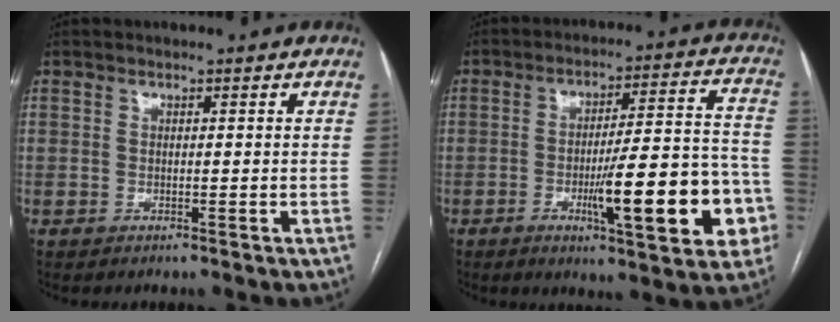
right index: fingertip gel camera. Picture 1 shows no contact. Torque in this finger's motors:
{"motor_torque": [1.20, -0.94, 0.38, 0.14]}